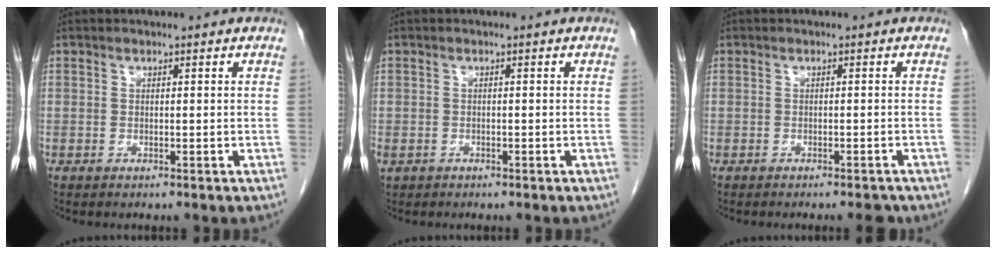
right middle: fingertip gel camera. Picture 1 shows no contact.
{"total": 1.5, "force": [-1.0, 1.1, 0.5], "torque": [-0.014, -0.002, -0.016]}
{"total": 2.1, "force": [-1.9, -0.1, 0.7], "torque": [-0.003, -0.004, -0.024]}